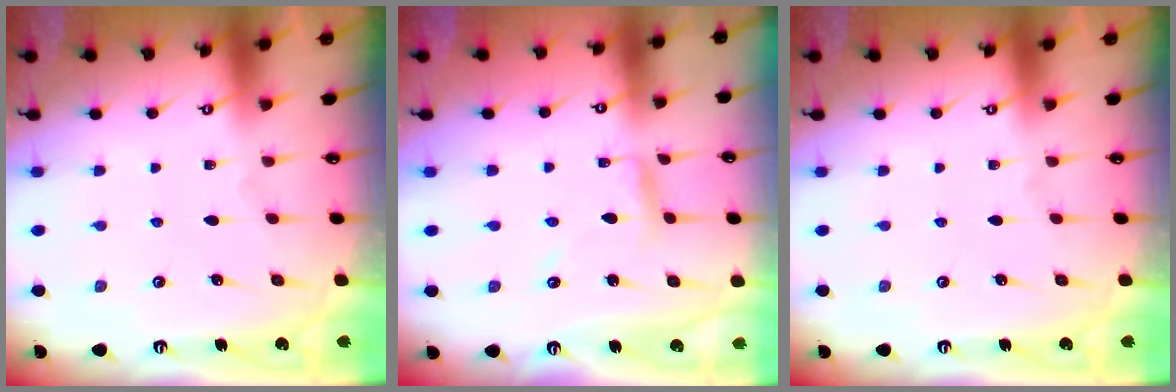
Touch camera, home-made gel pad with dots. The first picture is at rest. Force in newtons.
{"total": 4.7, "press": 4.6, "slide": 0.4}
{"total": 0.0}